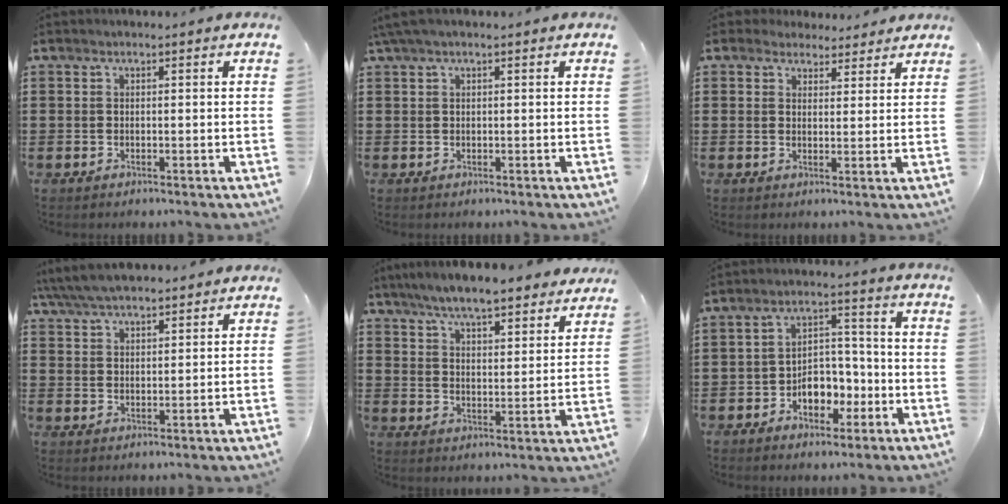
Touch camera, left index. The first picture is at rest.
{"total": 1.3, "force": [0.5, 0.1, 1.2], "torque": [-0.024, 0.001, 0.011]}
{"total": 3.3, "force": [2.9, 1.4, 0.2], "torque": [-0.016, 0.001, 0.057]}
{"total": 5.5, "force": [5.1, 1.0, 1.9], "torque": [-0.053, -0.009, 0.093]}
{"total": 6.3, "force": [6.0, 0.4, 1.9], "torque": [-0.061, -0.027, 0.107]}
{"total": 6.1, "force": [-2.6, 4.4, 3.3], "torque": [-0.047, 0.011, -0.051]}